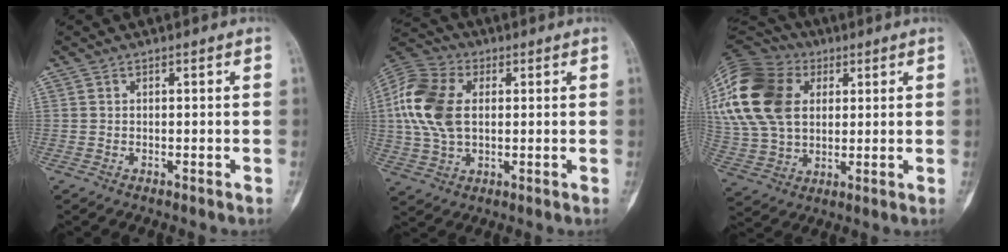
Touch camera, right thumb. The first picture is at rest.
{"total": 14.2, "force": [2.1, 9.0, 10.8], "torque": [-0.230, 0.014, 0.033]}
{"total": 25.4, "force": [7.2, 18.2, 16.2], "torque": [-0.365, 0.039, 0.139]}